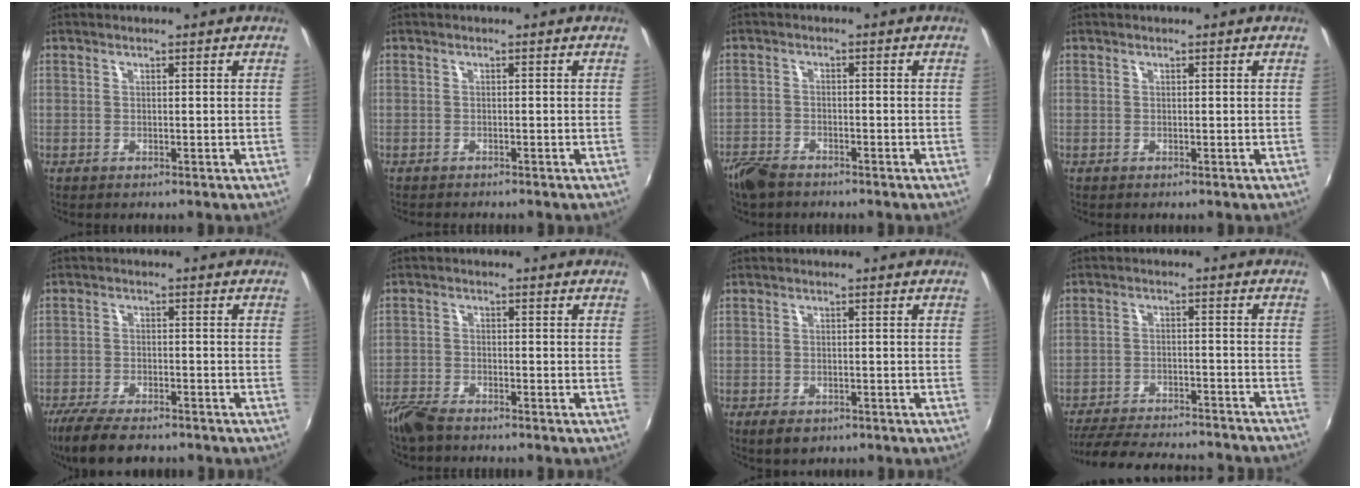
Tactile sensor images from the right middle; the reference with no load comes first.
{"total": 1.4, "force": [-1.4, 0.2, 0.3], "torque": [-0.010, -0.009, -0.023]}
{"total": 5.6, "force": [-4.7, 2.2, 2.1], "torque": [-0.063, -0.013, -0.092]}
{"total": 0.0}
{"total": 10.6, "force": [-8.6, 2.9, 5.5], "torque": [-0.132, -0.034, -0.149]}
{"total": 5.5, "force": [-4.8, 1.5, 2.3], "torque": [-0.064, -0.018, -0.096]}
{"total": 3.5, "force": [-2.1, 1.9, 2.0], "torque": [-0.044, -0.013, -0.034]}
{"total": 22.4, "force": [-20.0, 4.2, 9.1], "torque": [-0.181, -0.017, -0.271]}